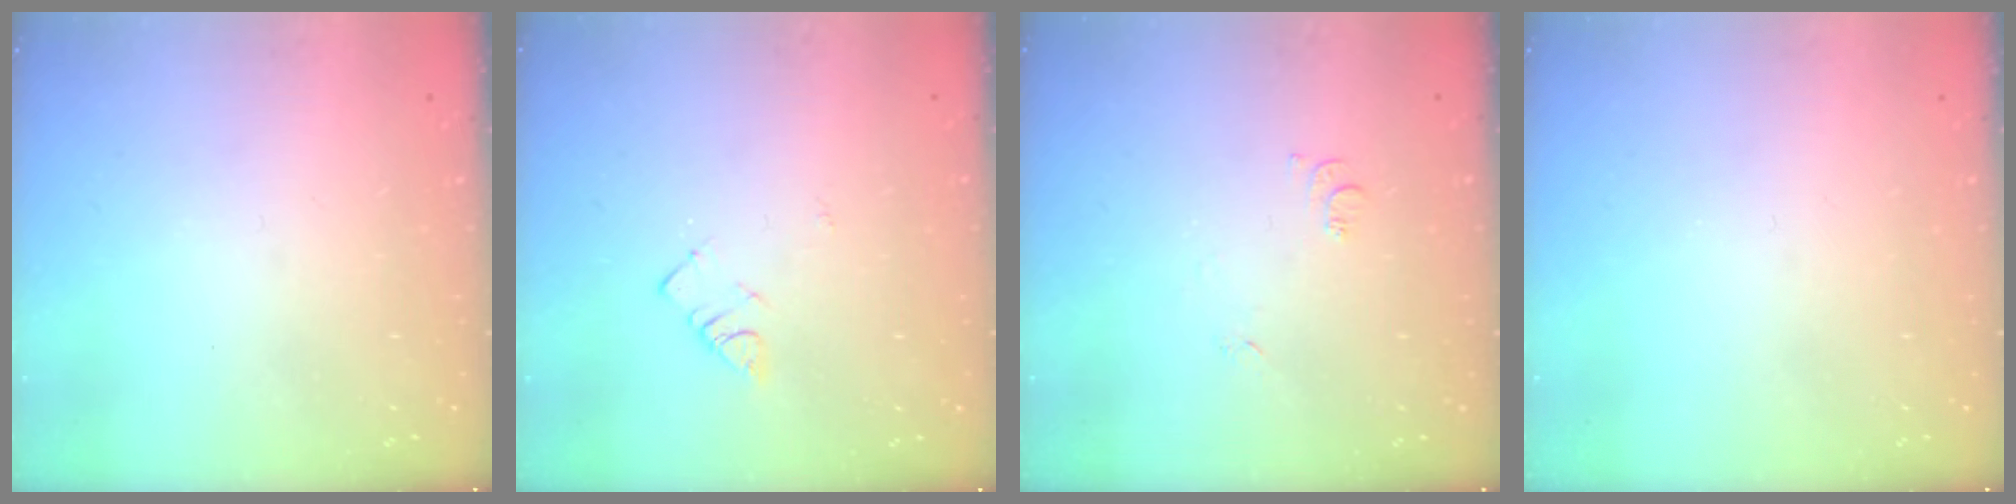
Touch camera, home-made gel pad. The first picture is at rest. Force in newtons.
{"total": 2.9, "press": 2.9, "slide": 0.5}
{"total": 7.5, "press": 7.5, "slide": 0.7}
{"total": 0.0}